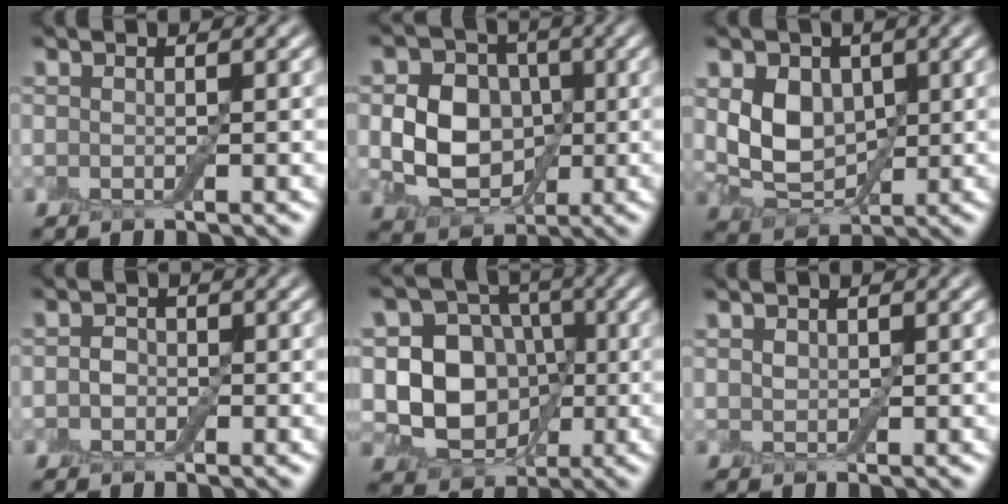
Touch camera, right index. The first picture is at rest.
{"total": 7.0, "force": [-0.2, 5.7, 4.1], "torque": [-0.063, -0.004, -0.012]}
{"total": 4.9, "force": [0.9, 3.6, 3.1], "torque": [-0.061, -0.006, 0.019]}
{"total": 1.0, "force": [-0.2, 0.9, 0.4], "torque": [-0.007, 0.001, -0.011]}
{"total": 7.5, "force": [-0.5, 6.4, 4.0], "torque": [-0.055, -0.003, -0.022]}
{"total": 0.6, "force": [0.4, 0.4, 0.2], "torque": [-0.006, 0.002, 0.008]}